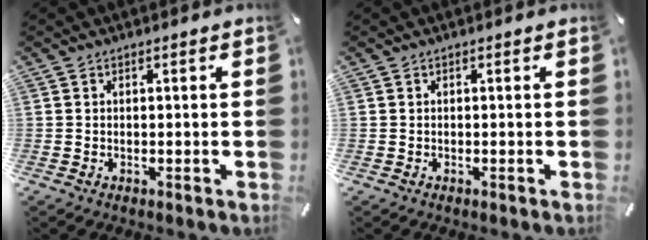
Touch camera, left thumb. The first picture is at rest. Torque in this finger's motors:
{"motor_torque": [-0.42, -0.20, 0.04, 0.08, 0.05]}